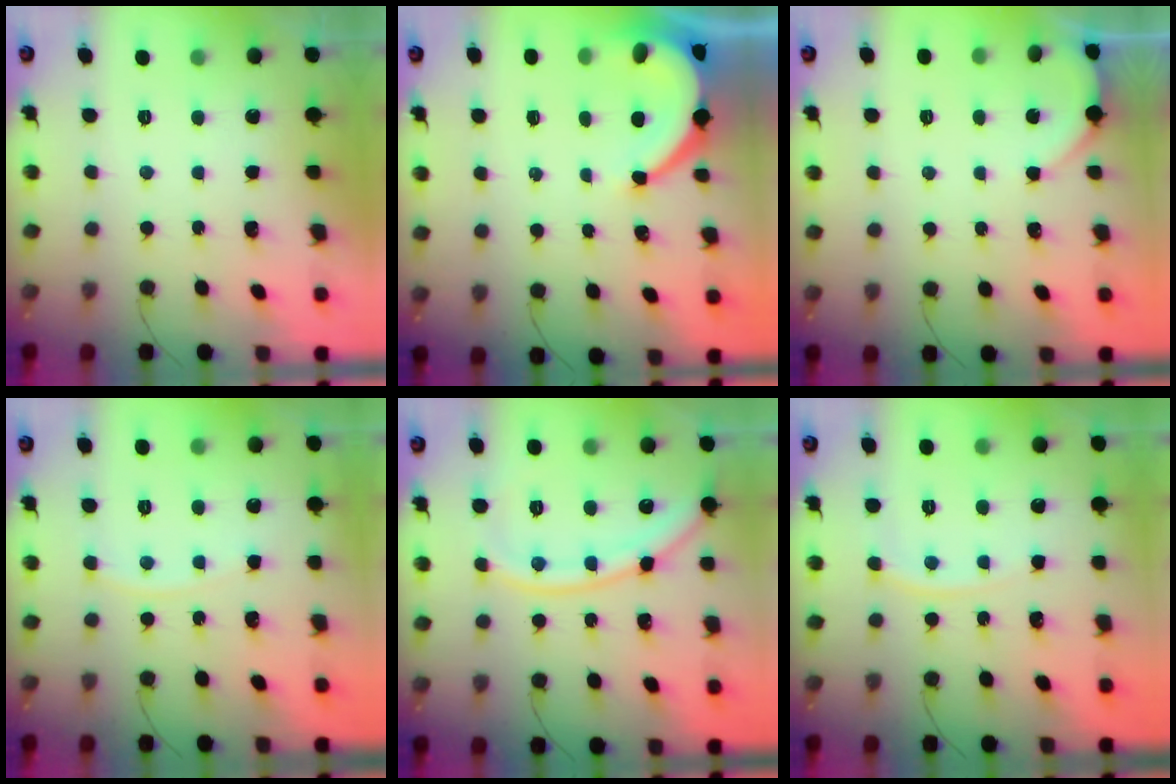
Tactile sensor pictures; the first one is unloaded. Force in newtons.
{"total": 7.7, "press": 7.6, "slide": 0.8}
{"total": 2.1, "press": 2.1, "slide": 0.2}
{"total": 5.7, "press": 5.6, "slide": 0.9}
{"total": 13.0, "press": 12.9, "slide": 1.6}
{"total": 5.7, "press": 5.7, "slide": 0.7}